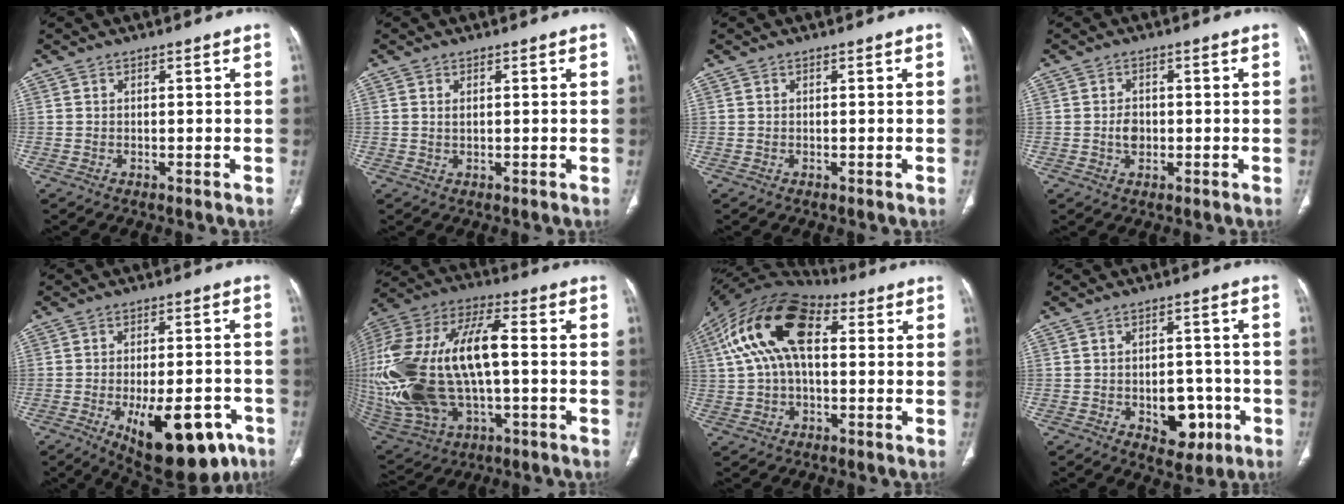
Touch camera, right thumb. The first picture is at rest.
{"total": 1.1, "force": [0.4, 0.5, 0.9], "torque": [-0.020, -0.001, 0.011]}
{"total": 0.0}
{"total": 2.8, "force": [-0.4, 2.1, 1.8], "torque": [-0.024, 0.003, -0.008]}
{"total": 17.9, "force": [-8.3, 7.9, 13.8], "torque": [-0.155, 0.022, -0.098]}
{"total": 33.2, "force": [-1.1, 17.0, 28.5], "torque": [-0.699, 0.012, -0.002]}
{"total": 18.2, "force": [4.4, 10.1, 14.5], "torque": [-0.273, 0.037, 0.068]}
{"total": 8.7, "force": [-2.9, 5.7, 5.9], "torque": [-0.043, 0.021, -0.027]}